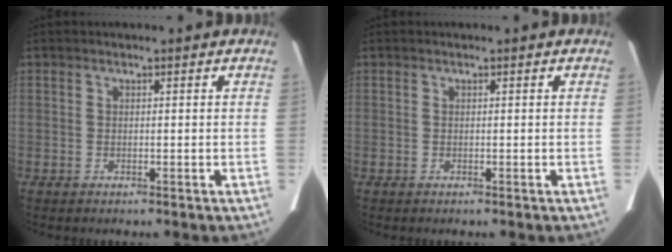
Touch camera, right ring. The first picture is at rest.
{"total": 0.0}